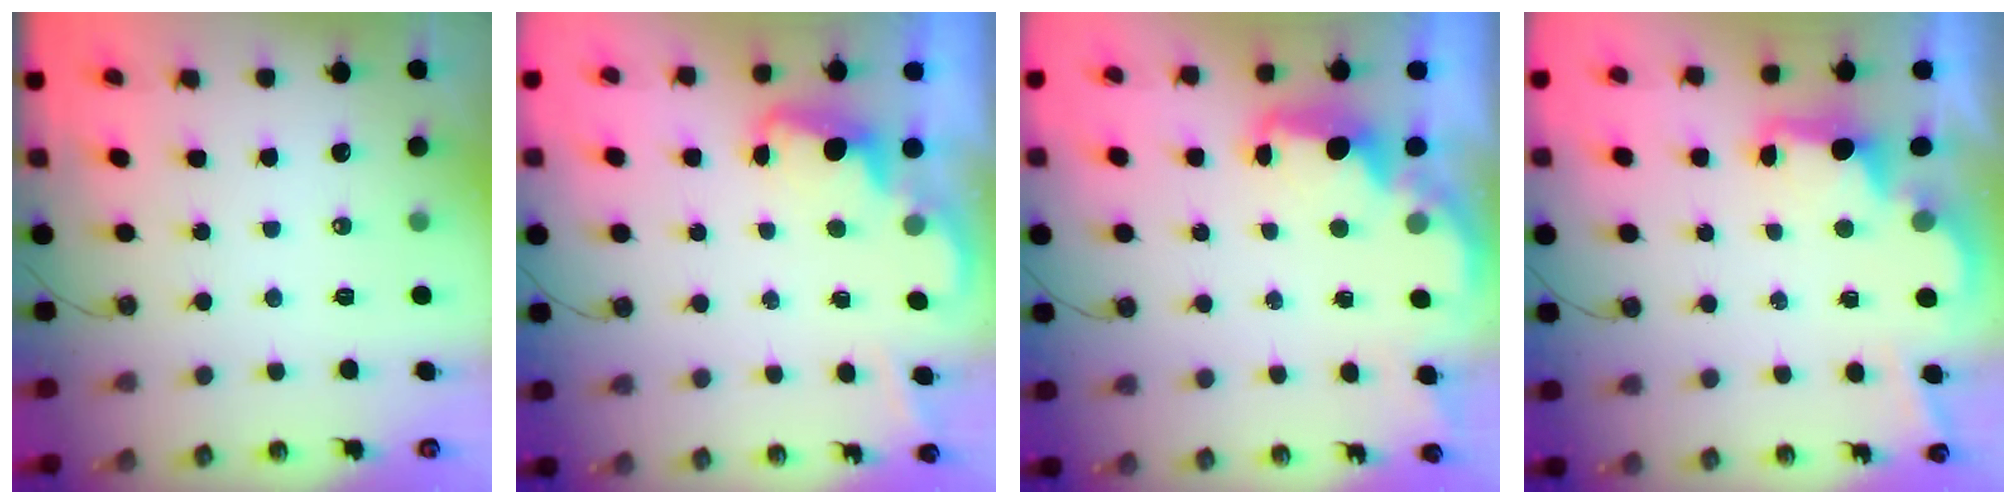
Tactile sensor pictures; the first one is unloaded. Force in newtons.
{"total": 2.2, "press": 2.1, "slide": 0.5}
{"total": 2.5, "press": 2.4, "slide": 0.7}
{"total": 2.5, "press": 2.4, "slide": 0.8}